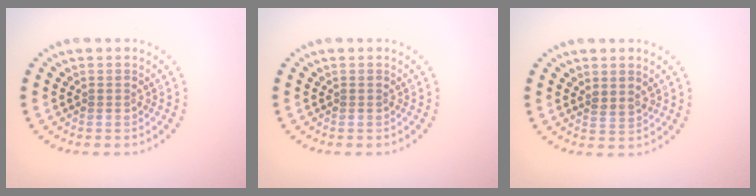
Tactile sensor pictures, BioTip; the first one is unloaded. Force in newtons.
{"total": 0.0}
{"total": 1.0, "press": 0.7, "slide": 0.7}